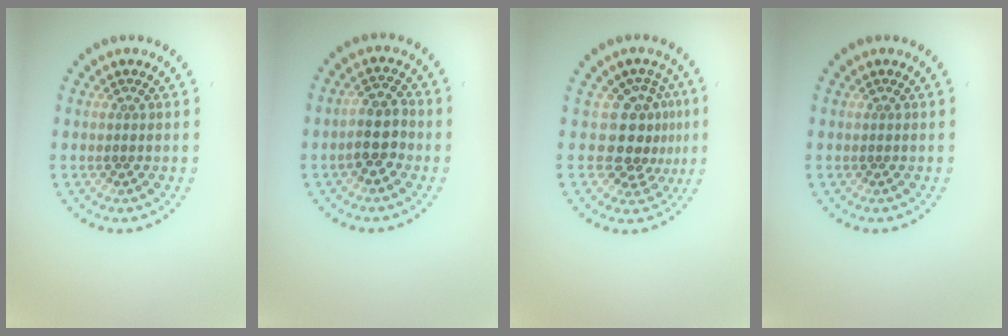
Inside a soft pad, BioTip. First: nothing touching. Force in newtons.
{"total": 3.0, "press": 2.7, "slide": 1.2}
{"total": 3.9, "press": 3.0, "slide": 2.5}
{"total": 0.0}